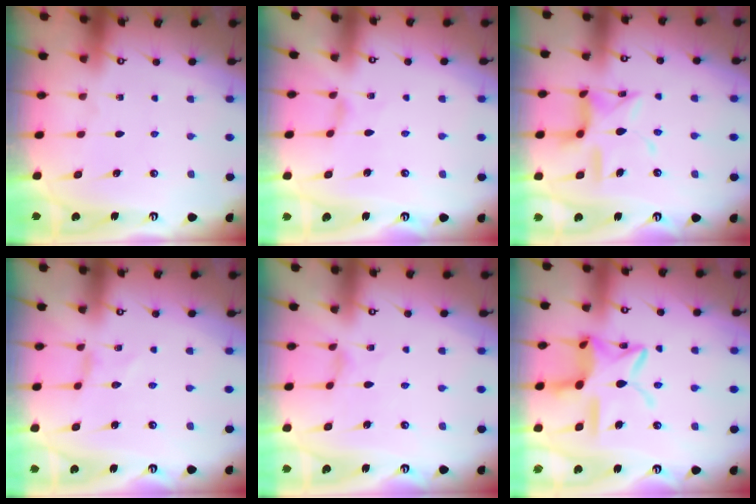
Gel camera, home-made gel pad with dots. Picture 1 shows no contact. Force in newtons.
{"total": 0.0}
{"total": 13.5, "press": 13.5, "slide": 1.2}
{"total": 0.0}
{"total": 0.0}
{"total": 15.2, "press": 15.2, "slide": 1.2}